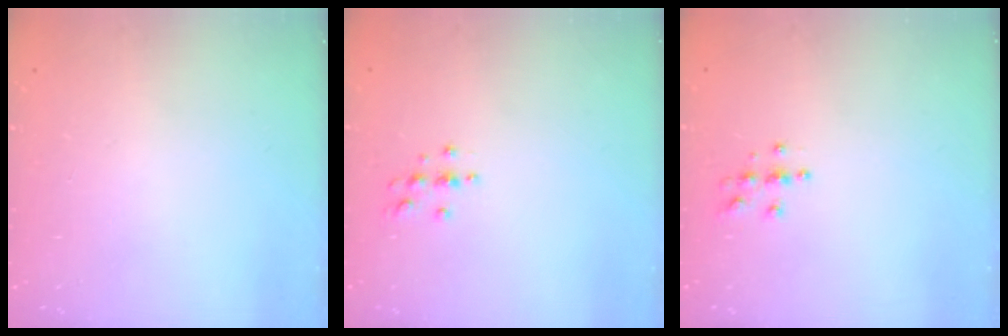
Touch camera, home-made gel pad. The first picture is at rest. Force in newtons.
{"total": 3.7, "press": 3.7, "slide": 0.5}
{"total": 4.0, "press": 3.9, "slide": 0.4}